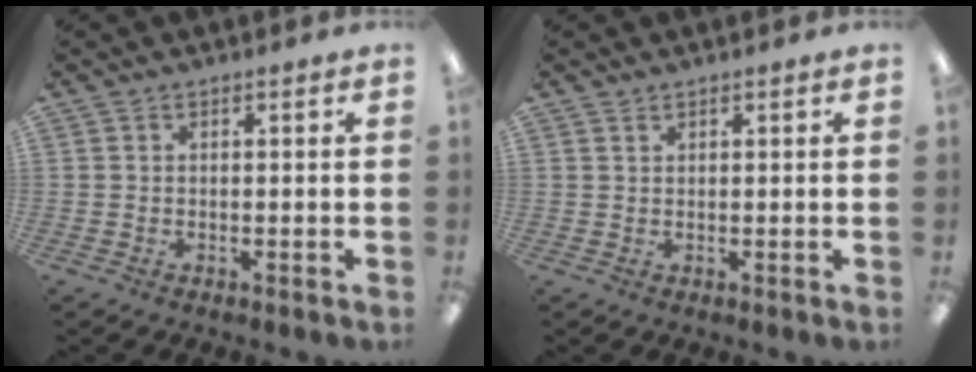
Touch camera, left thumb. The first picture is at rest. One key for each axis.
{"total": 0.8, "fx": 0.7, "fy": 0.3, "fz": 0.1, "tx": -0.004, "ty": 0.000, "tz": 0.014}